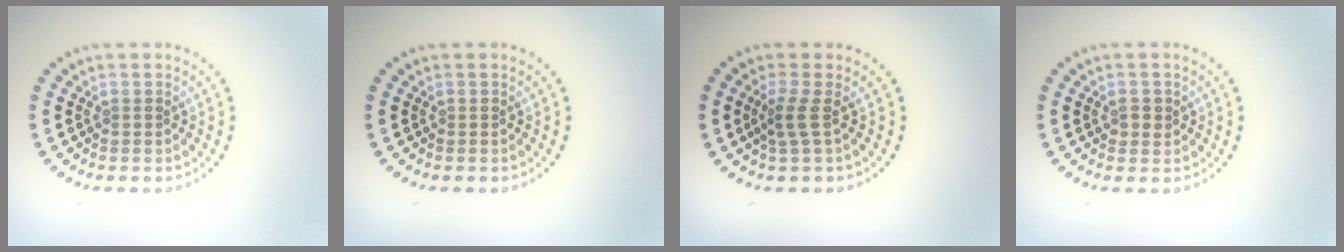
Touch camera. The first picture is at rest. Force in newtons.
{"total": 0.0}
{"total": 1.9, "press": 1.3, "slide": 1.4}
{"total": 1.2, "press": 1.2, "slide": 0.1}